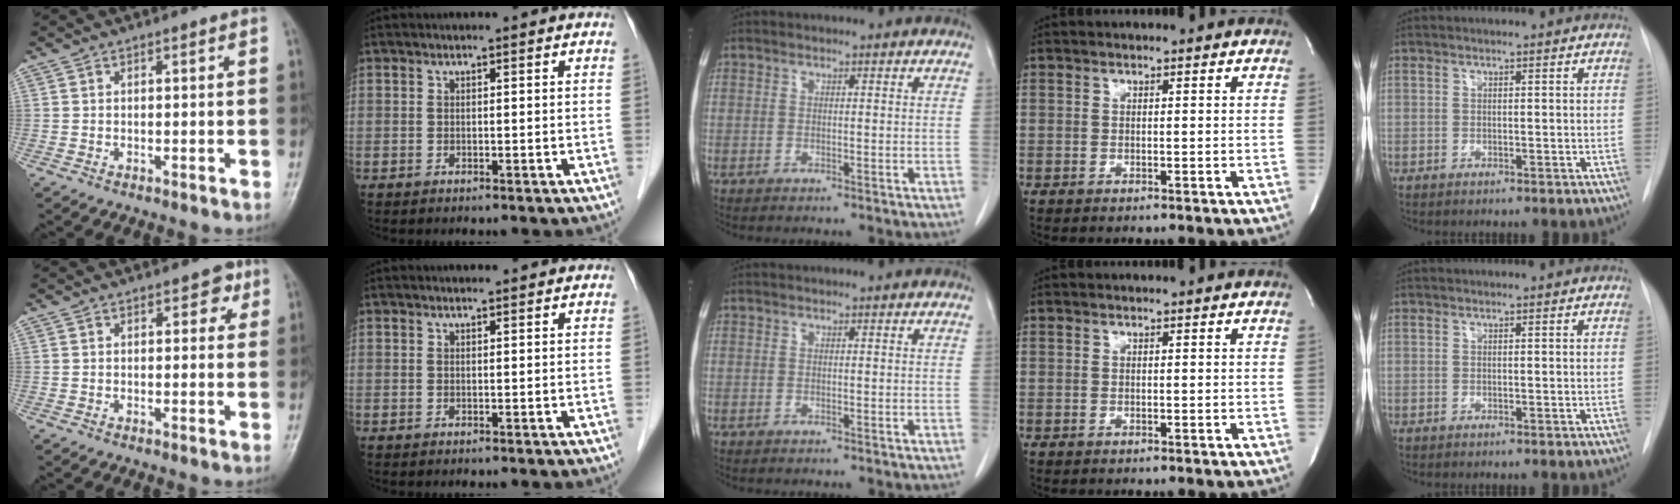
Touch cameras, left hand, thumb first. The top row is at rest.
{"thumb": {"total": 2.7, "force": [1.2, 1.7, 1.7], "torque": [0.000, 0.000, 0.010]}, "index": {"total": 1.1, "force": [1.1, 0.1, 0.2], "torque": [-0.009, 0.006, 0.017]}}